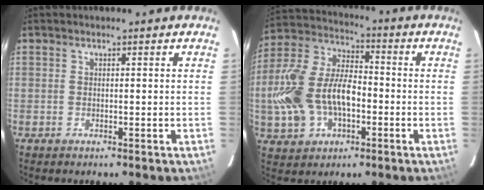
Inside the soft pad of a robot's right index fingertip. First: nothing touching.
{"total": 17.3, "force": [-3.7, 10.7, 13.1], "torque": [-0.298, 0.015, -0.061]}